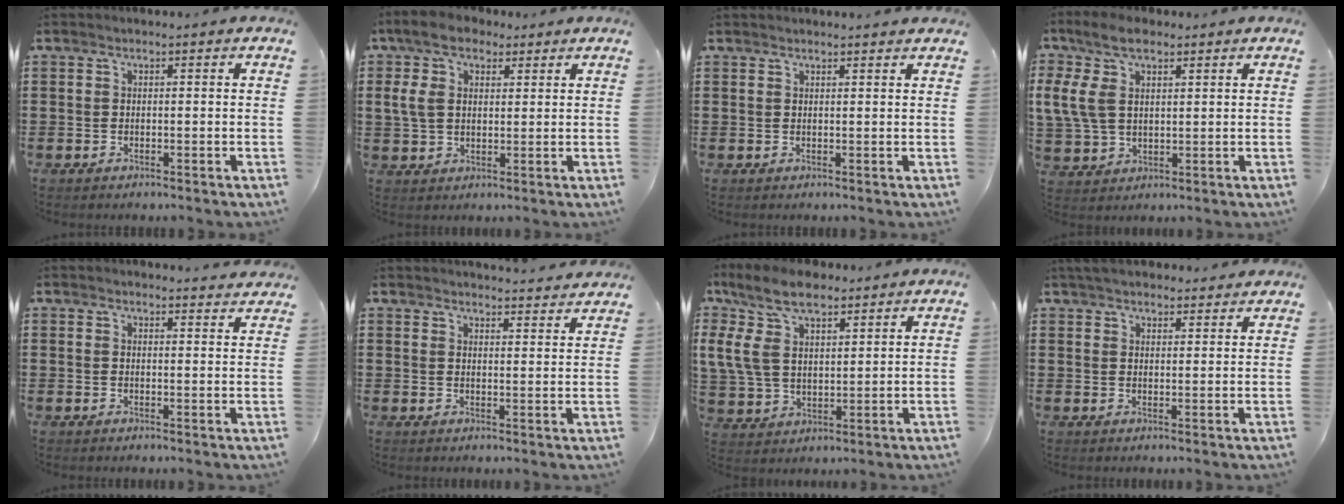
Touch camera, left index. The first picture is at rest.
{"total": 7.4, "force": [3.8, 4.6, 4.5], "torque": [-0.116, 0.012, 0.067]}
{"total": 1.0, "force": [1.0, -0.1, 0.1], "torque": [-0.005, -0.001, 0.020]}
{"total": 9.0, "force": [4.1, 5.1, 6.1], "torque": [-0.151, 0.011, 0.073]}
{"total": 2.2, "force": [2.2, 0.1, 0.0], "torque": [0.002, -0.008, 0.040]}
{"total": 3.1, "force": [3.1, -0.1, 0.0], "torque": [-0.002, -0.018, 0.056]}
{"total": 11.6, "force": [6.9, 5.9, 7.2], "torque": [-0.177, -0.001, 0.128]}
{"total": 3.9, "force": [3.7, 0.6, 0.7], "torque": [-0.024, -0.003, 0.072]}